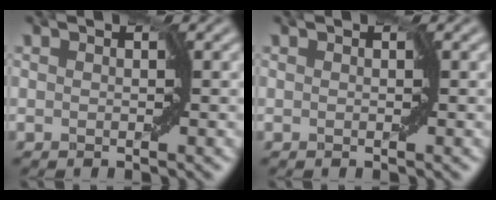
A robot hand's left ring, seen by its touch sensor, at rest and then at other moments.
{"total": 0.0}